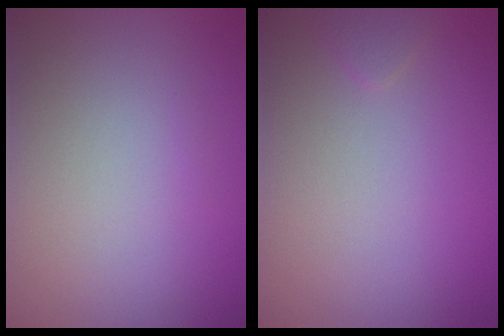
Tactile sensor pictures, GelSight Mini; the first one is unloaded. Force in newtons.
{"total": 0.7, "press": 0.7, "slide": 0.1}